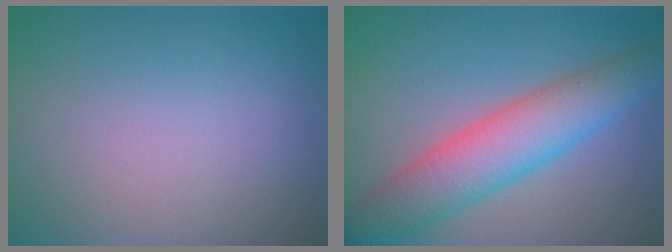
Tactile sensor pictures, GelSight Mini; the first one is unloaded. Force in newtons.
{"total": 7.2, "press": 7.2, "slide": 0.3}